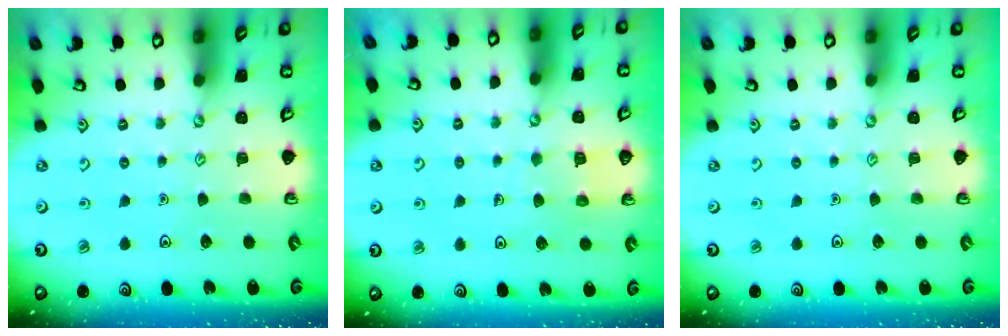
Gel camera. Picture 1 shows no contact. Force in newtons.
{"total": 6.0, "press": 6.0, "slide": 0.3}
{"total": 0.0}